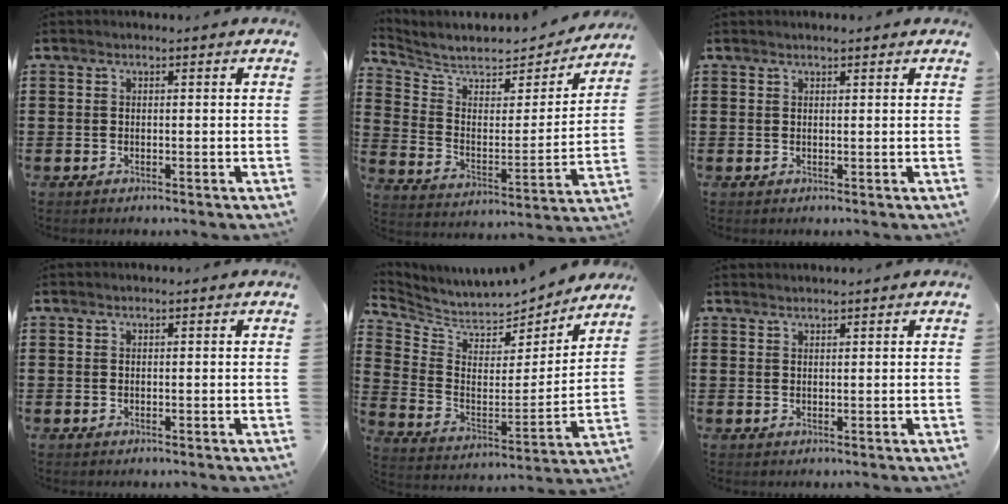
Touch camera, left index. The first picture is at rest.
{"total": 5.9, "force": [5.4, 1.5, 1.8], "torque": [-0.068, -0.042, 0.089]}
{"total": 0.8, "force": [0.7, 0.0, 0.4], "torque": [-0.008, 0.000, 0.014]}
{"total": 0.0}
{"total": 5.0, "force": [4.8, 1.4, 0.3], "torque": [-0.040, -0.049, 0.078]}
{"total": 1.0, "force": [1.0, -0.1, 0.0], "torque": [-0.002, -0.002, 0.020]}